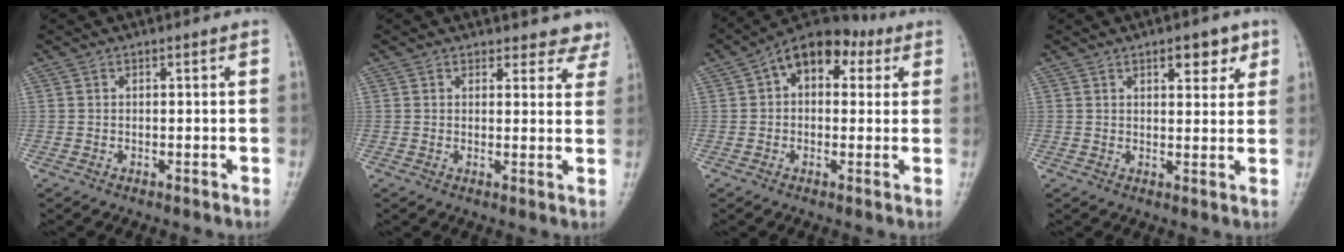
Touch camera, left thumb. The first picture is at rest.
{"total": 5.0, "force": [4.5, 2.2, 0.1], "torque": [0.040, -0.025, 0.029]}
{"total": 10.8, "force": [3.4, 7.1, 7.4], "torque": [-0.073, 0.027, 0.040]}
{"total": 5.2, "force": [2.8, 2.4, 3.6], "torque": [-0.024, -0.011, 0.036]}